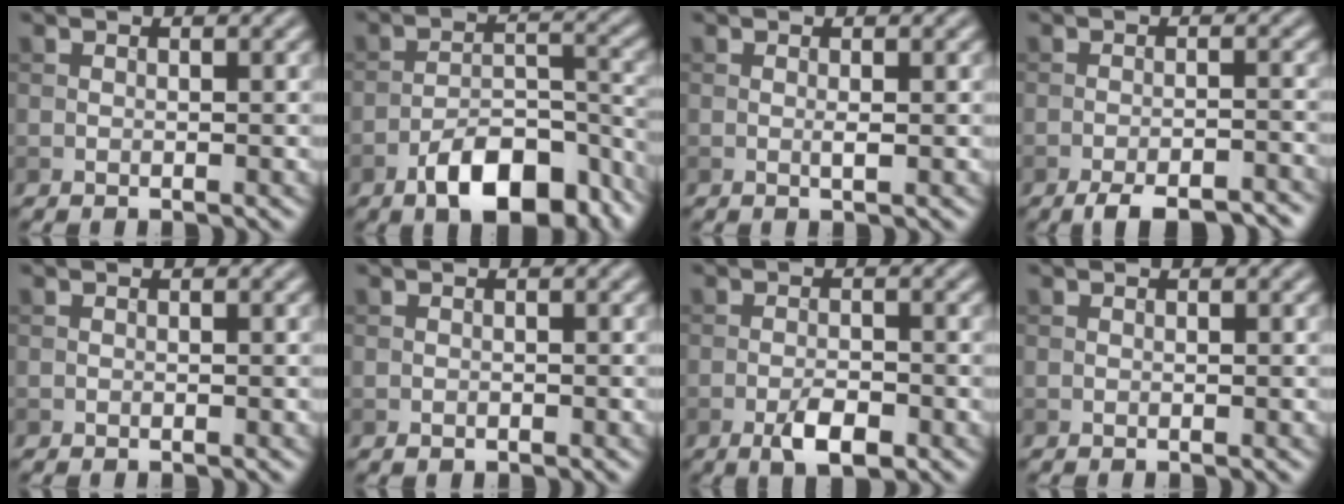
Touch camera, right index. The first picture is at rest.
{"total": 8.9, "force": [-5.7, 3.7, 5.7], "torque": [-0.082, 0.004, -0.099]}
{"total": 0.7, "force": [0.0, 0.1, 0.7], "torque": [-0.015, -0.003, 0.000]}
{"total": 6.3, "force": [-5.1, 1.6, 3.3], "torque": [-0.051, -0.009, -0.069]}
{"total": 0.0}
{"total": 0.5, "force": [-0.4, 0.3, 0.2], "torque": [0.000, -0.002, -0.005]}
{"total": 3.2, "force": [-1.7, 1.2, 2.4], "torque": [-0.044, -0.002, -0.032]}
{"total": 0.0}